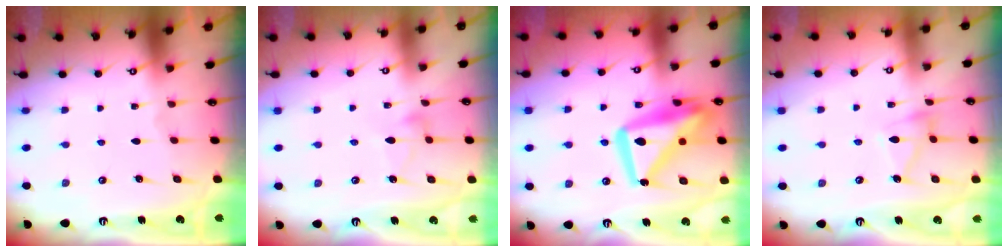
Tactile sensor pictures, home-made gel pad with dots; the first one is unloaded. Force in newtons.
{"total": 4.5, "press": 4.5, "slide": 0.3}
{"total": 19.0, "press": 18.9, "slide": 2.4}
{"total": 8.5, "press": 8.4, "slide": 0.6}